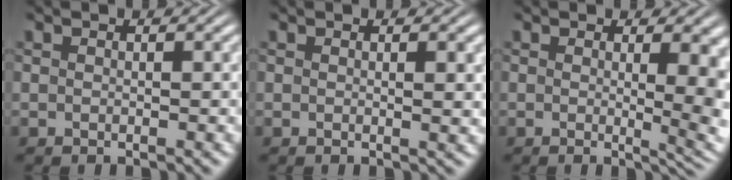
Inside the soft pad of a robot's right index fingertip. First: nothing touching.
{"total": 0.7, "force": [0.3, -0.2, 0.6], "torque": [-0.007, -0.003, 0.002]}
{"total": 3.6, "force": [0.0, 0.4, 3.6], "torque": [-0.040, -0.015, -0.003]}